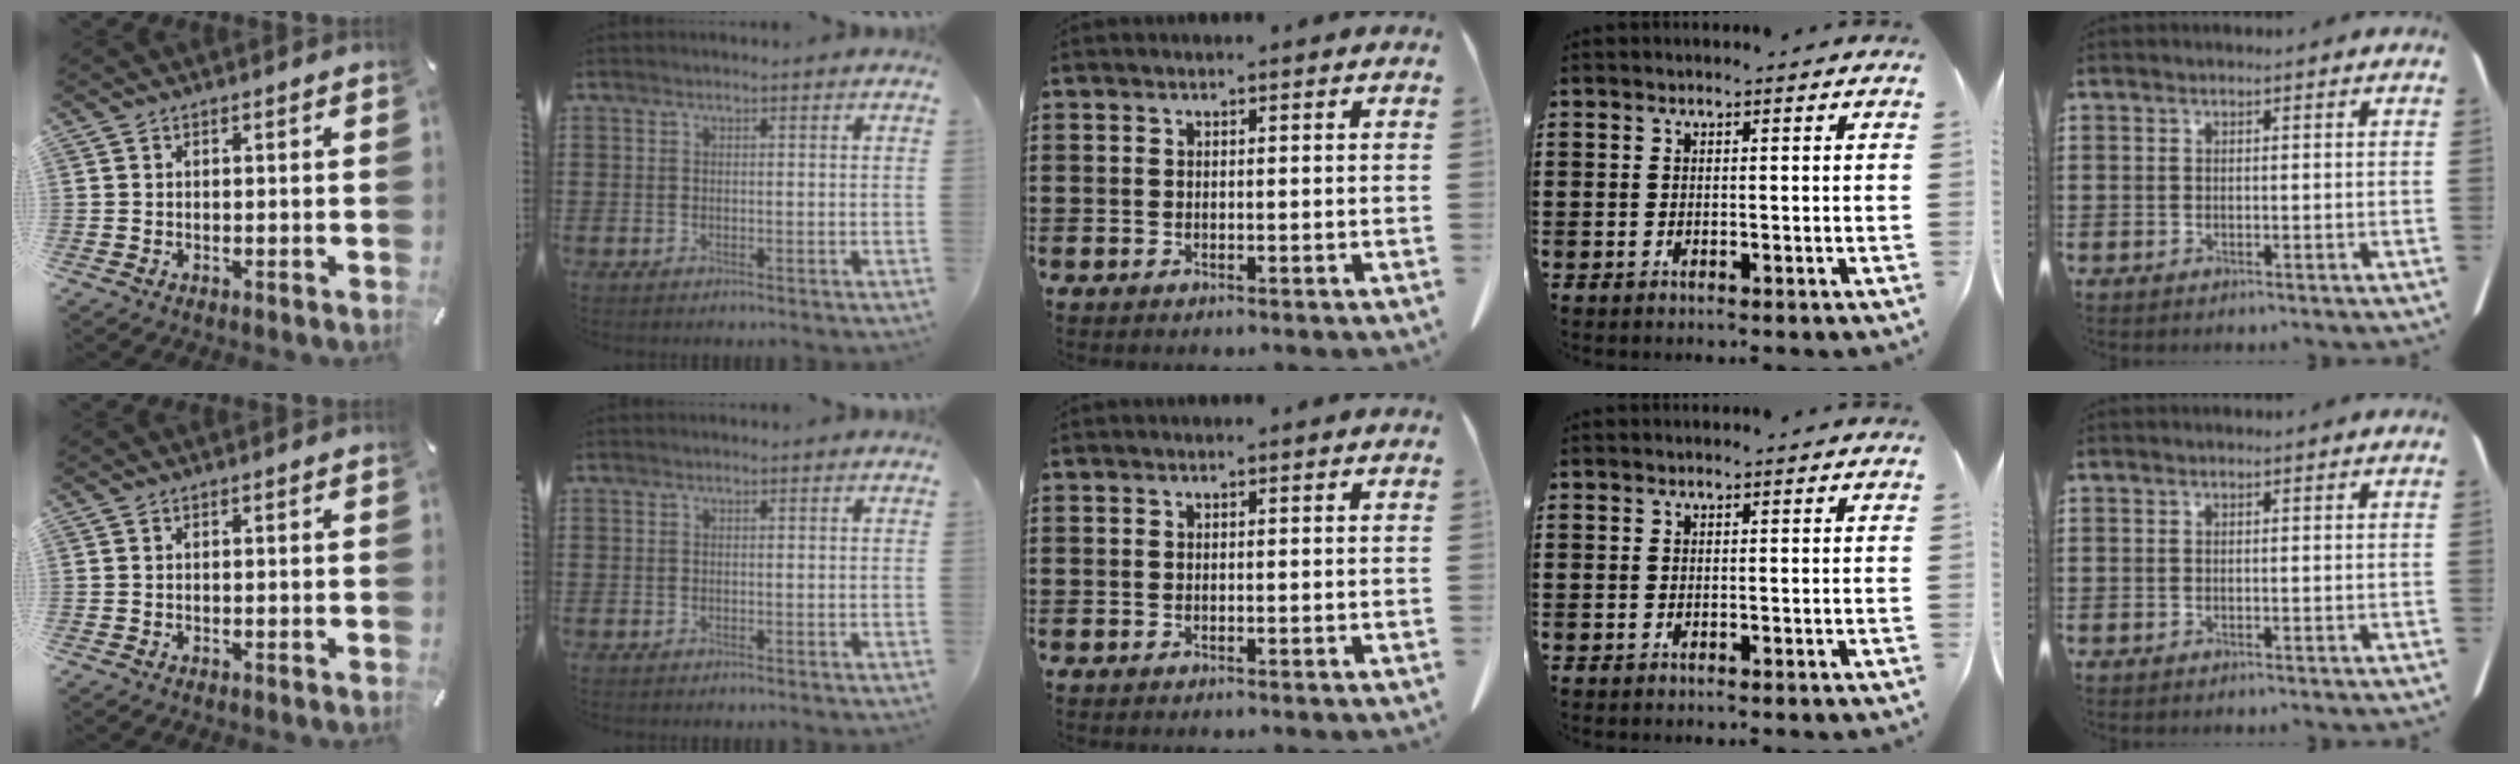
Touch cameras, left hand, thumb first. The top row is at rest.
{}